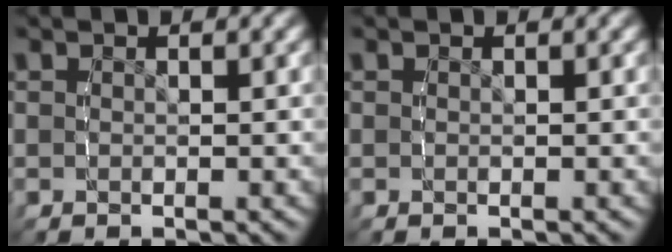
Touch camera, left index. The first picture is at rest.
{"total": 0.0}